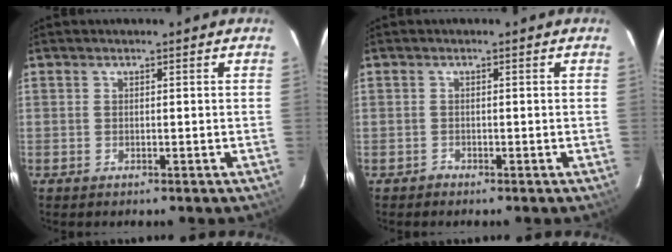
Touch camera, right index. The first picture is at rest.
{"total": 1.1, "force": [-0.8, 0.8, -0.3], "torque": [0.005, 0.007, -0.014]}